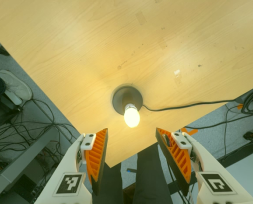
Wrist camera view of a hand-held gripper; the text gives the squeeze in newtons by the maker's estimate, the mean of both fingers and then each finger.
{"total": 0.0}